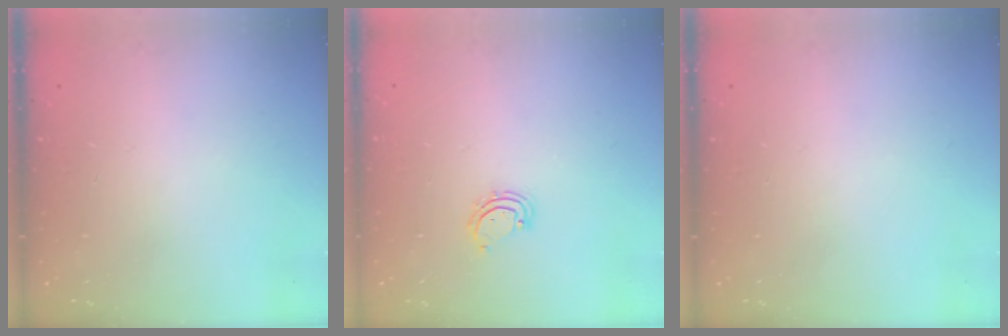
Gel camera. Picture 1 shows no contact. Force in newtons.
{"total": 3.7, "press": 3.6, "slide": 0.5}
{"total": 0.0}